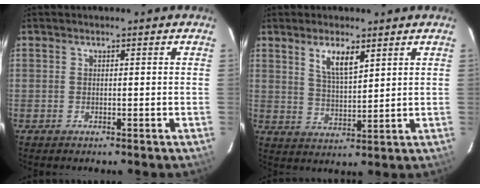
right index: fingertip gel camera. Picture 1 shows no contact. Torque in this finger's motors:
{"motor_torque": [0.17, 0.21, 0.08, 0.06]}